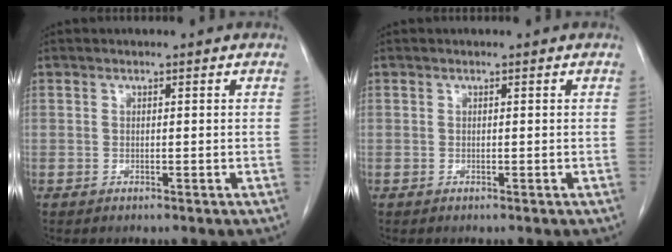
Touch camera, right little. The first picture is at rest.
{"total": 0.0}